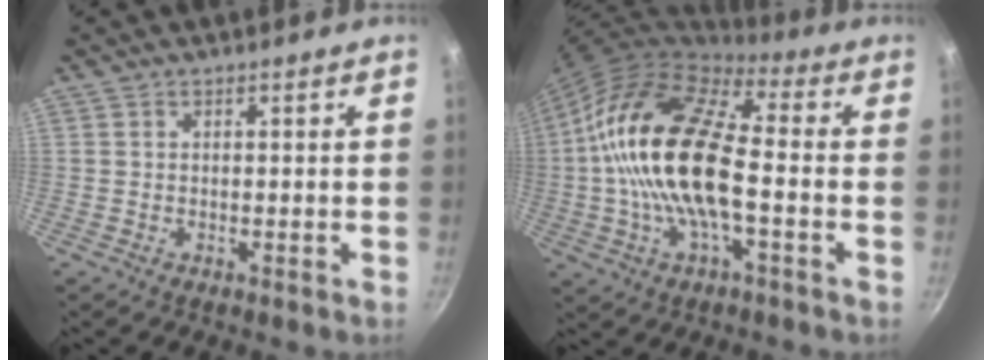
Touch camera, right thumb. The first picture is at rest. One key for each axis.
{"total": 19.9, "fx": -1.1, "fy": 8.8, "fz": 17.9, "tx": -0.323, "ty": 0.031, "tz": -0.034}